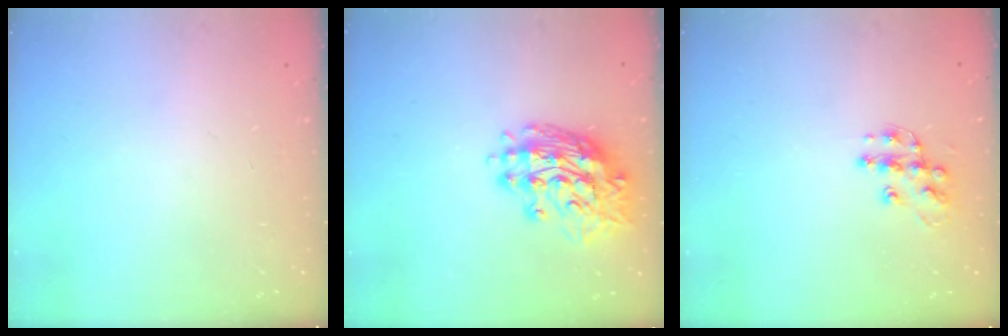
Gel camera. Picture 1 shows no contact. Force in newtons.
{"total": 15.0, "press": 14.9, "slide": 1.4}
{"total": 10.7, "press": 10.7, "slide": 0.6}